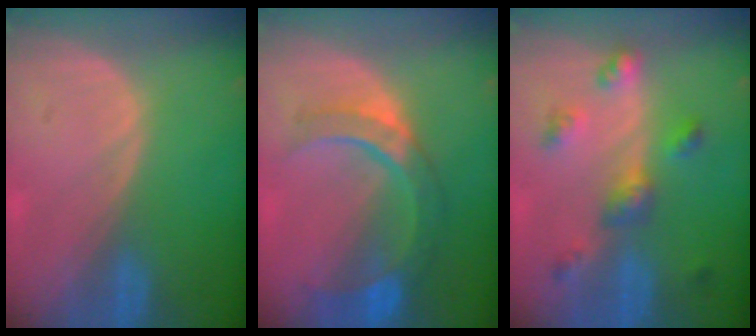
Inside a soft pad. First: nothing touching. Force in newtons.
{"total": 8.8, "press": 8.0, "slide": 3.7}
{"total": 5.6, "press": 5.6, "slide": 0.6}